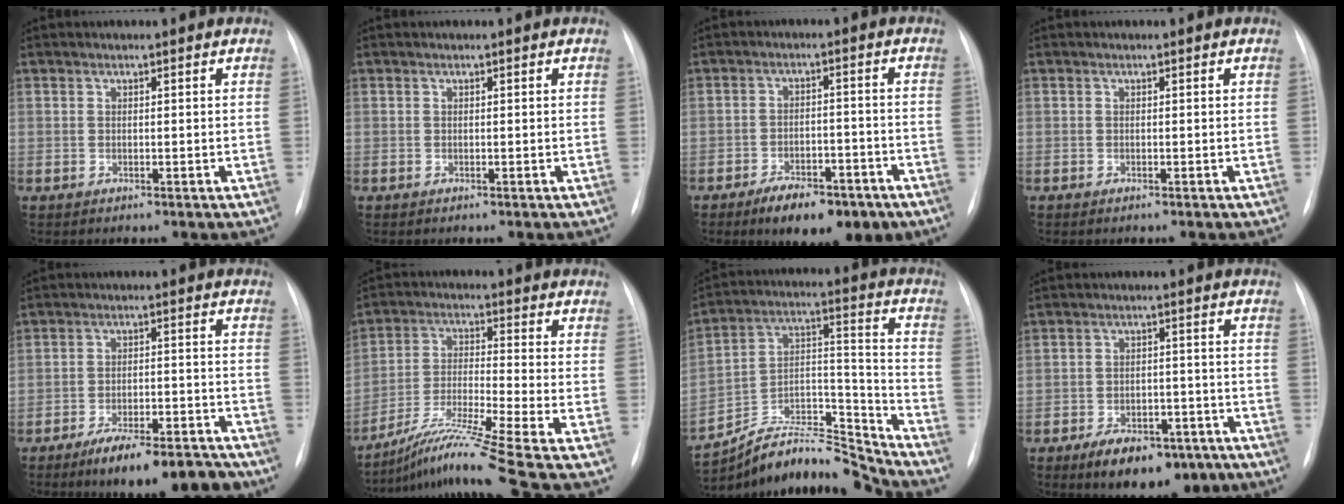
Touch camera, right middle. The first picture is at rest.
{"total": 0.0}
{"total": 10.0, "force": [-6.7, 4.0, 6.2], "torque": [-0.084, 0.001, -0.100]}
{"total": 0.0}
{"total": 12.0, "force": [-9.6, 3.3, 6.4], "torque": [-0.083, 0.015, -0.146]}
{"total": 12.9, "force": [-9.6, -2.5, 8.2], "torque": [-0.160, -0.020, -0.171]}
{"total": 15.9, "force": [-15.8, 0.2, 1.8], "torque": [-0.027, 0.059, -0.279]}
{"total": 10.9, "force": [-7.2, 5.4, 6.1], "torque": [-0.080, 0.005, -0.104]}